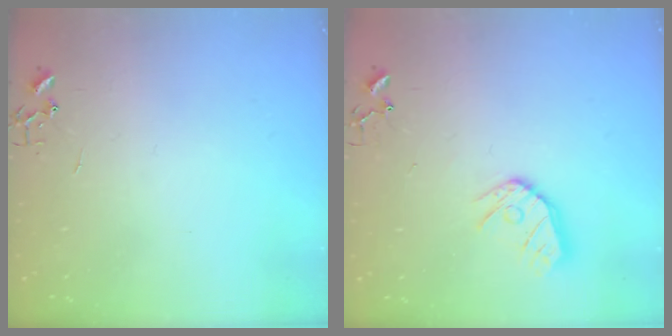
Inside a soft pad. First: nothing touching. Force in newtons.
{"total": 10.8, "press": 10.8, "slide": 0.9}